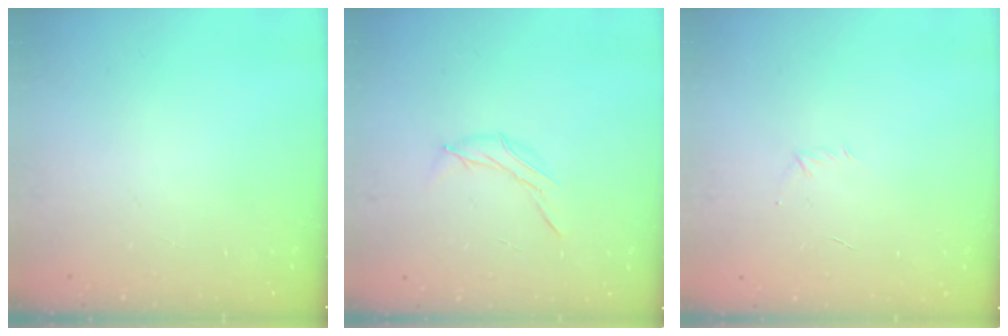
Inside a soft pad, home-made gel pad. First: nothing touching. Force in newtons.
{"total": 6.3, "press": 6.2, "slide": 1.0}
{"total": 2.9, "press": 2.8, "slide": 0.7}